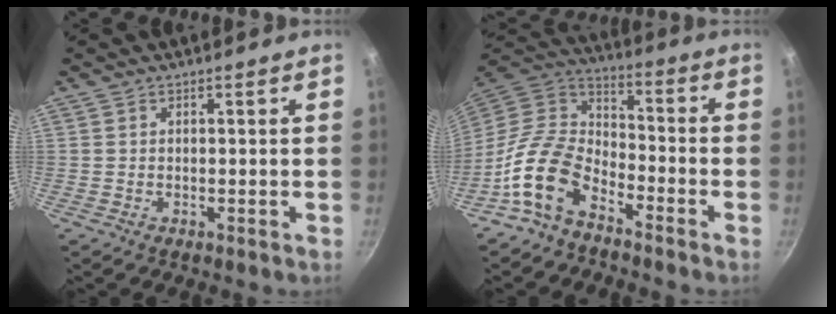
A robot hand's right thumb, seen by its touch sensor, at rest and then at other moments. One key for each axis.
{"total": 13.4, "fx": -8.0, "fy": 7.9, "fz": 7.4, "tx": -0.120, "ty": 0.070, "tz": -0.181}